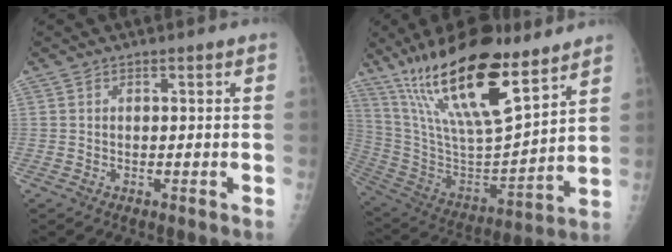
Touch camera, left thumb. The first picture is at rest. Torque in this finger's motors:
{"motor_torque": [1.23, -0.24, 2.45, -0.33, 0.46]}